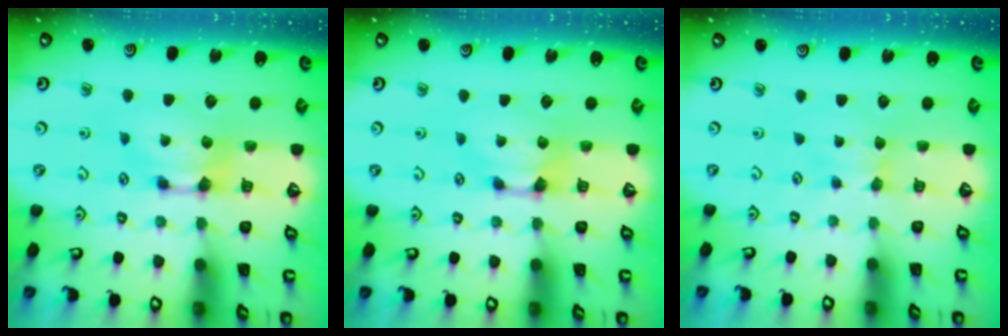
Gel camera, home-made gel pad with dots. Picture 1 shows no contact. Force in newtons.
{"total": 0.9, "press": 0.3, "slide": 0.8}
{"total": 2.4, "press": 2.4, "slide": 0.6}